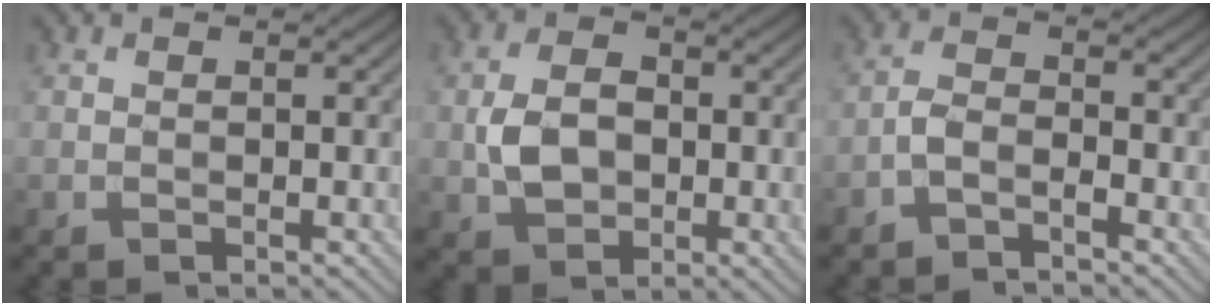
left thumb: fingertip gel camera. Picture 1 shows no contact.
{"total": 5.6, "force": [-0.6, 4.0, 3.9], "torque": [-0.079, -0.005, -0.011]}
{"total": 2.8, "force": [-2.0, 1.0, 1.7], "torque": [-0.036, 0.007, -0.048]}